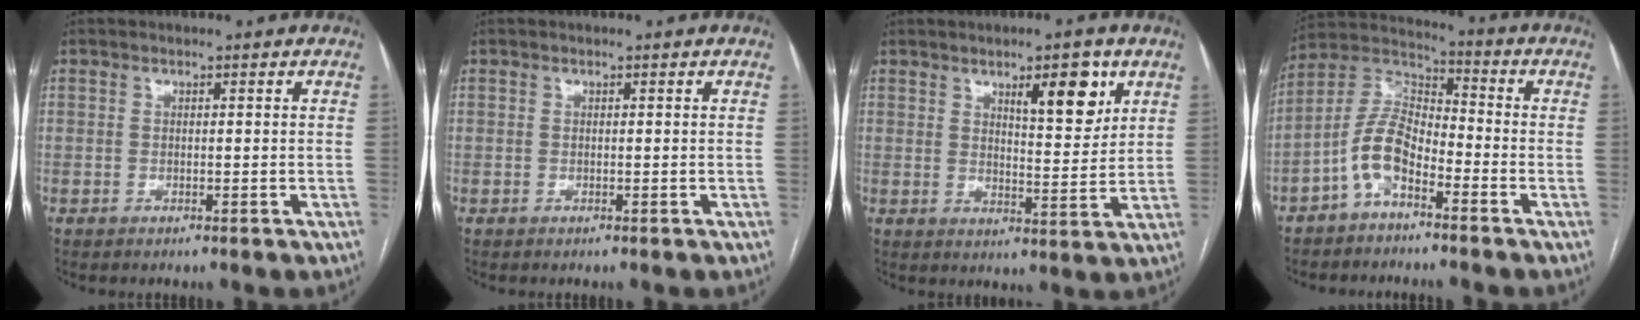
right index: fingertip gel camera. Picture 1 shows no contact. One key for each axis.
{"total": 0.0}
{"total": 7.9, "fx": 4.3, "fy": 2.0, "fz": 6.3, "tx": -0.094, "ty": -0.005, "tz": 0.064}
{"total": 8.5, "fx": -4.3, "fy": 3.6, "fz": 6.4, "tx": -0.146, "ty": 0.026, "tz": -0.090}